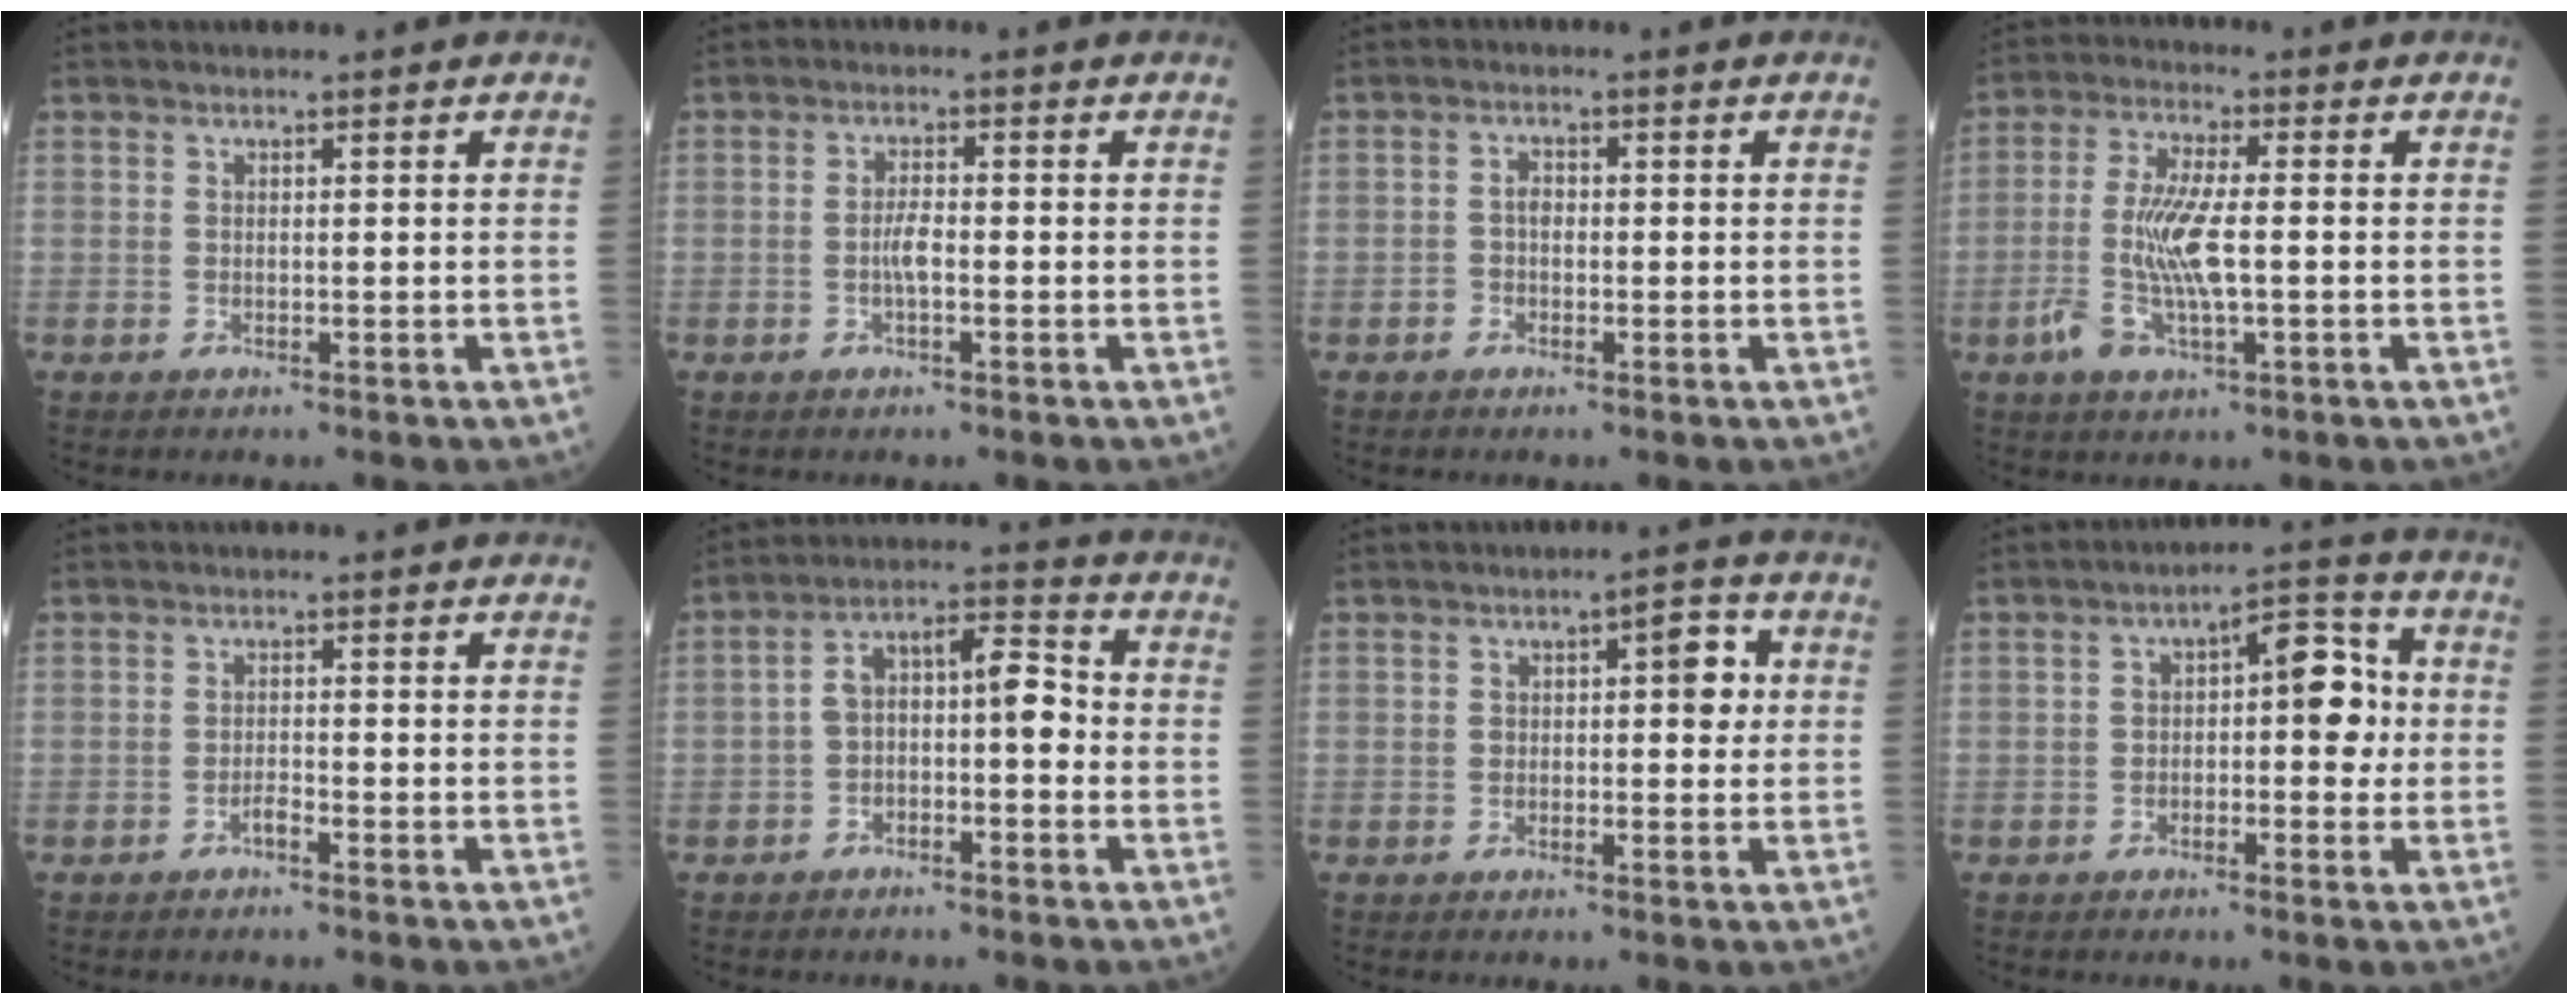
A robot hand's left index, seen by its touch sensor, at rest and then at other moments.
{"total": 2.6, "force": [-0.7, 0.5, 2.5], "torque": [-0.053, 0.000, -0.016]}
{"total": 1.9, "force": [-0.5, 1.3, 1.3], "torque": [-0.022, 0.004, -0.012]}
{"total": 8.8, "force": [-1.5, 2.1, 8.4], "torque": [-0.184, -0.003, -0.029]}
{"total": 1.1, "force": [-0.9, 0.0, 0.6], "torque": [-0.012, 0.001, -0.017]}
{"total": 8.2, "force": [-1.4, 2.8, 7.5], "torque": [-0.131, 0.040, -0.025]}
{"total": 4.5, "force": [0.7, 1.9, 4.1], "torque": [-0.052, 0.017, 0.004]}
{"total": 7.9, "force": [0.1, 3.1, 7.2], "torque": [-0.102, 0.035, -0.006]}